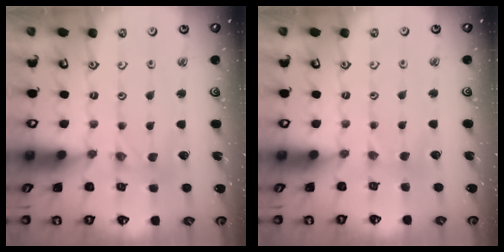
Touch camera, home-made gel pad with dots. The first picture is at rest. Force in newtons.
{"total": 1.2, "press": 1.1, "slide": 0.3}